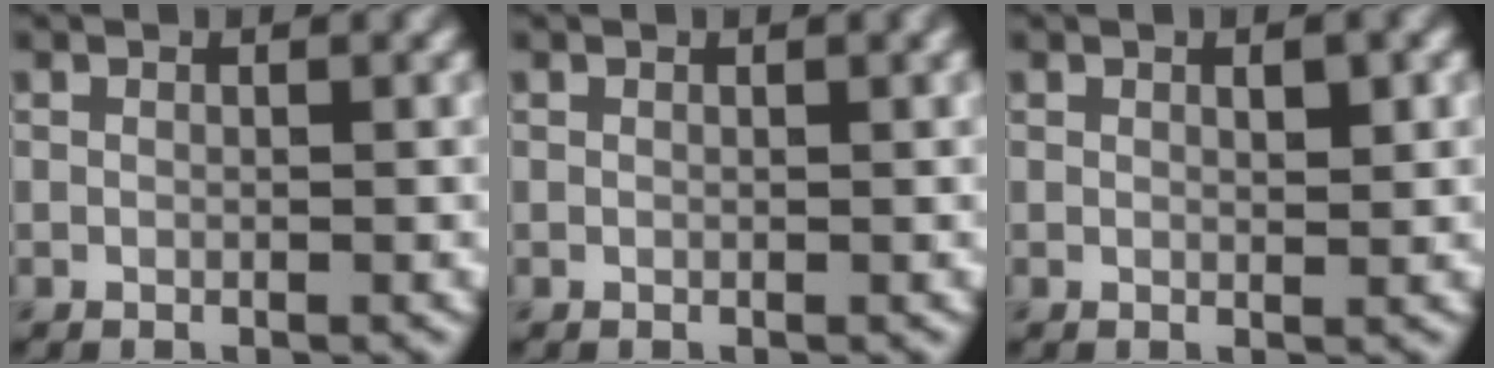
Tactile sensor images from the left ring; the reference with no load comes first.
{"total": 0.9, "force": [0.5, 0.2, 0.7], "torque": [-0.007, 0.007, 0.006]}
{"total": 1.2, "force": [0.5, 0.3, 1.0], "torque": [-0.016, -0.003, 0.009]}